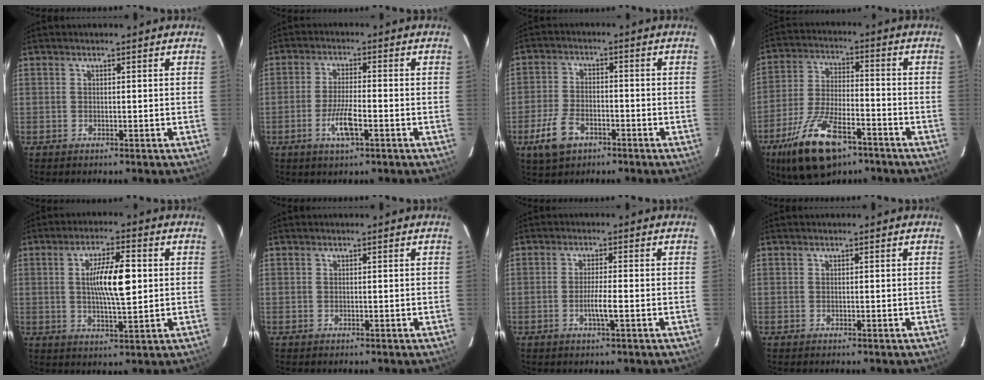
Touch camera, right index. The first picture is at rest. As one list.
[{"total": 5.4, "force": [-2.3, 0.8, 4.9], "torque": [-0.096, -0.005, -0.042]}, {"total": 6.9, "force": [-3.8, 4.0, 4.1], "torque": [-0.094, 0.000, -0.065]}, {"total": 14.5, "force": [-8.9, 4.9, 10.3], "torque": [-0.208, -0.013, -0.156]}, {"total": 9.0, "force": [1.0, 1.5, 8.8], "torque": [-0.156, 0.005, 0.018]}, {"total": 0.0}, {"total": 3.0, "force": [-0.9, -0.1, 2.9], "torque": [-0.055, -0.003, -0.018]}, {"total": 0.0}]